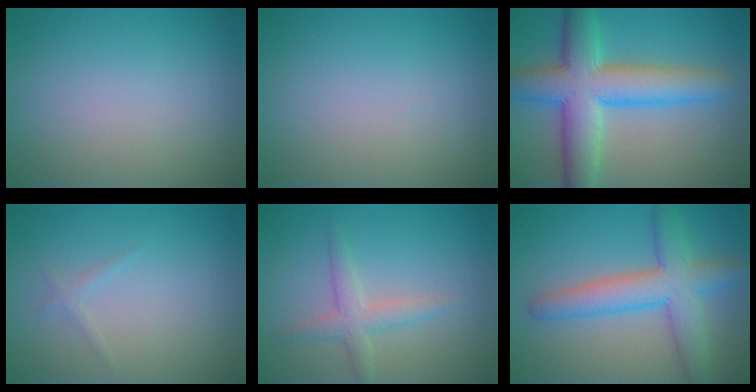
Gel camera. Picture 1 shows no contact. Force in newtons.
{"total": 0.0}
{"total": 9.0, "press": 9.0, "slide": 0.3}
{"total": 0.8, "press": 0.8, "slide": 0.1}
{"total": 2.4, "press": 2.4, "slide": 0.1}
{"total": 6.2, "press": 6.2, "slide": 0.3}